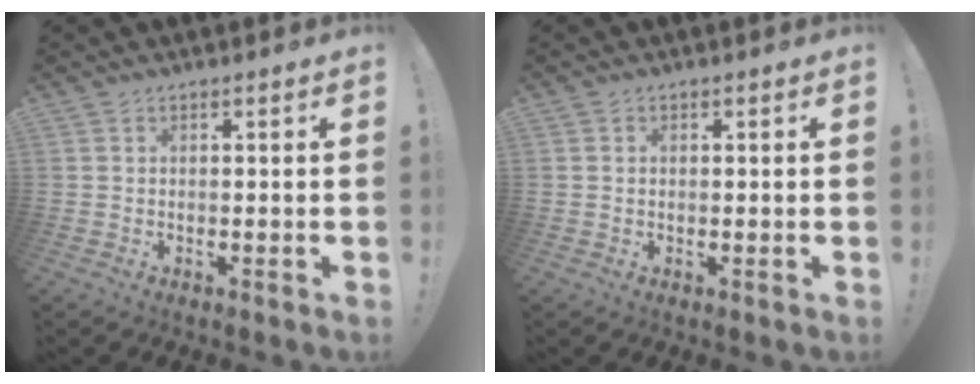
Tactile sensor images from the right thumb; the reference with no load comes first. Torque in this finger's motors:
{"motor_torque": [-0.03, -0.27, -0.06, 0.16, 0.06]}